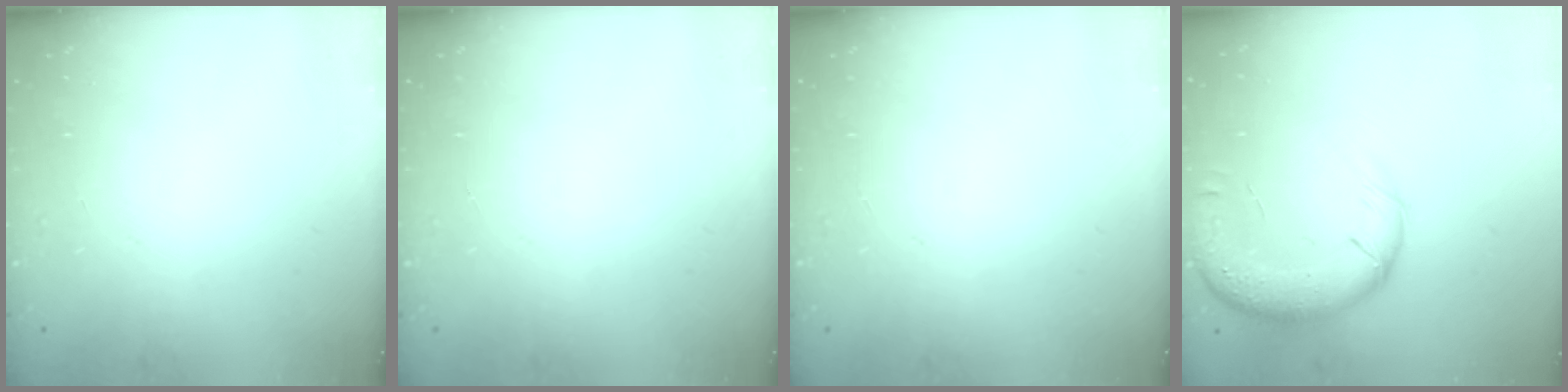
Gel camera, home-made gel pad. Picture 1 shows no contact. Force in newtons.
{"total": 0.0}
{"total": 0.0}
{"total": 14.9, "press": 14.3, "slide": 3.9}